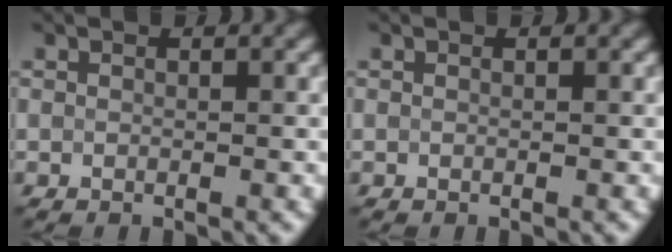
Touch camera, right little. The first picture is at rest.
{"total": 0.0}